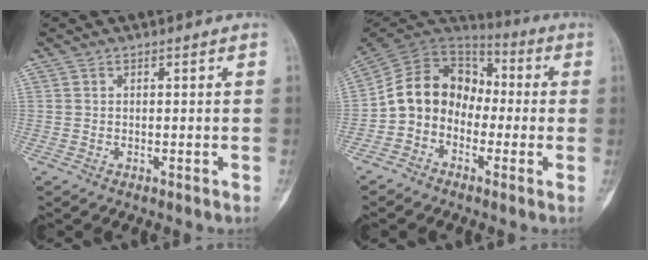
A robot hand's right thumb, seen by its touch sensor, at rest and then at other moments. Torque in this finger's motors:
{"motor_torque": [0.55, 0.56, 1.31, -0.41, 0.11]}